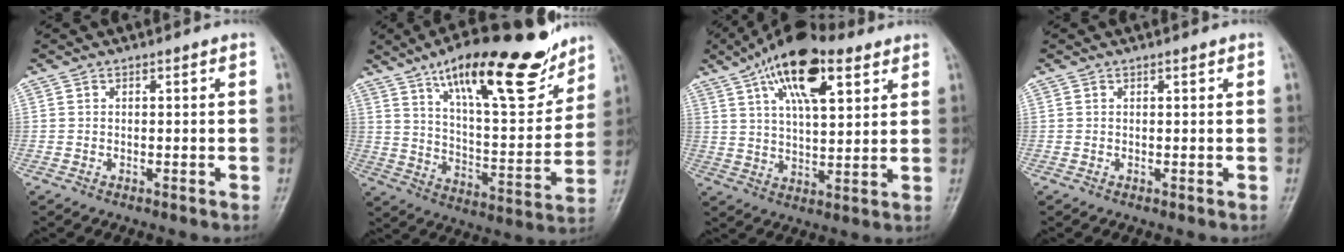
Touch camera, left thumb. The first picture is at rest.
{"total": 24.0, "force": [15.5, 7.5, 16.7], "torque": [-0.215, -0.064, 0.247]}
{"total": 15.5, "force": [7.8, 6.5, 11.7], "torque": [-0.170, -0.011, 0.130]}
{"total": 0.0}